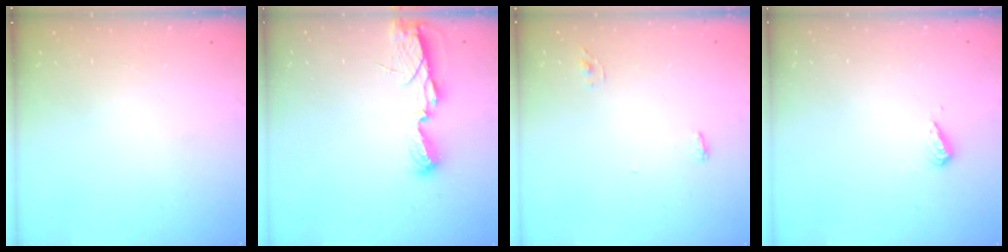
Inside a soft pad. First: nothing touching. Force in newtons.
{"total": 6.3, "press": 6.2, "slide": 0.4}
{"total": 3.3, "press": 2.9, "slide": 1.7}
{"total": 3.1, "press": 3.0, "slide": 0.7}